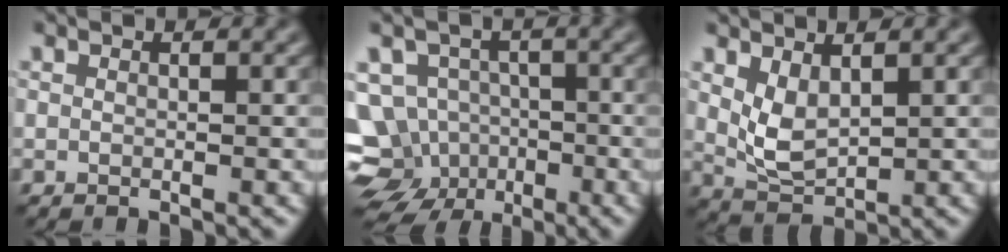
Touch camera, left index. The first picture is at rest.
{"total": 9.9, "force": [-4.5, 8.2, 3.3], "torque": [-0.048, -0.011, -0.089]}
{"total": 3.0, "force": [1.2, 1.6, 2.3], "torque": [-0.054, -0.008, 0.032]}